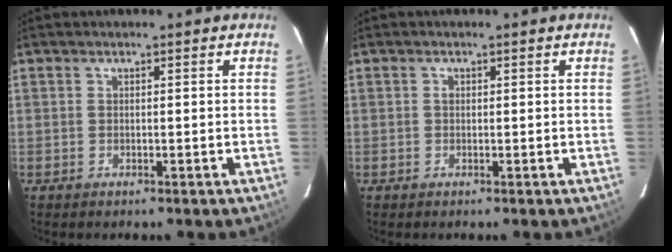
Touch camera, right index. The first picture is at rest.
{"total": 0.5, "force": [0.1, 0.5, 0.2], "torque": [-0.003, 0.003, 0.000]}